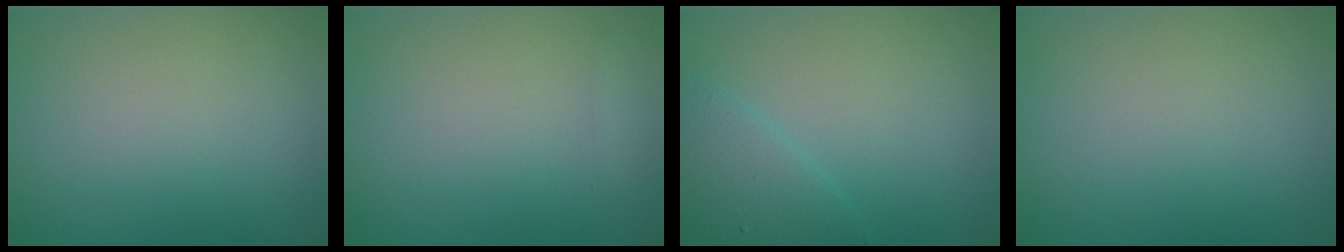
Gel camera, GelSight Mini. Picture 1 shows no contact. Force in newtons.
{"total": 0.6, "press": 0.6, "slide": 0.0}
{"total": 2.6, "press": 2.6, "slide": 0.1}
{"total": 0.0}